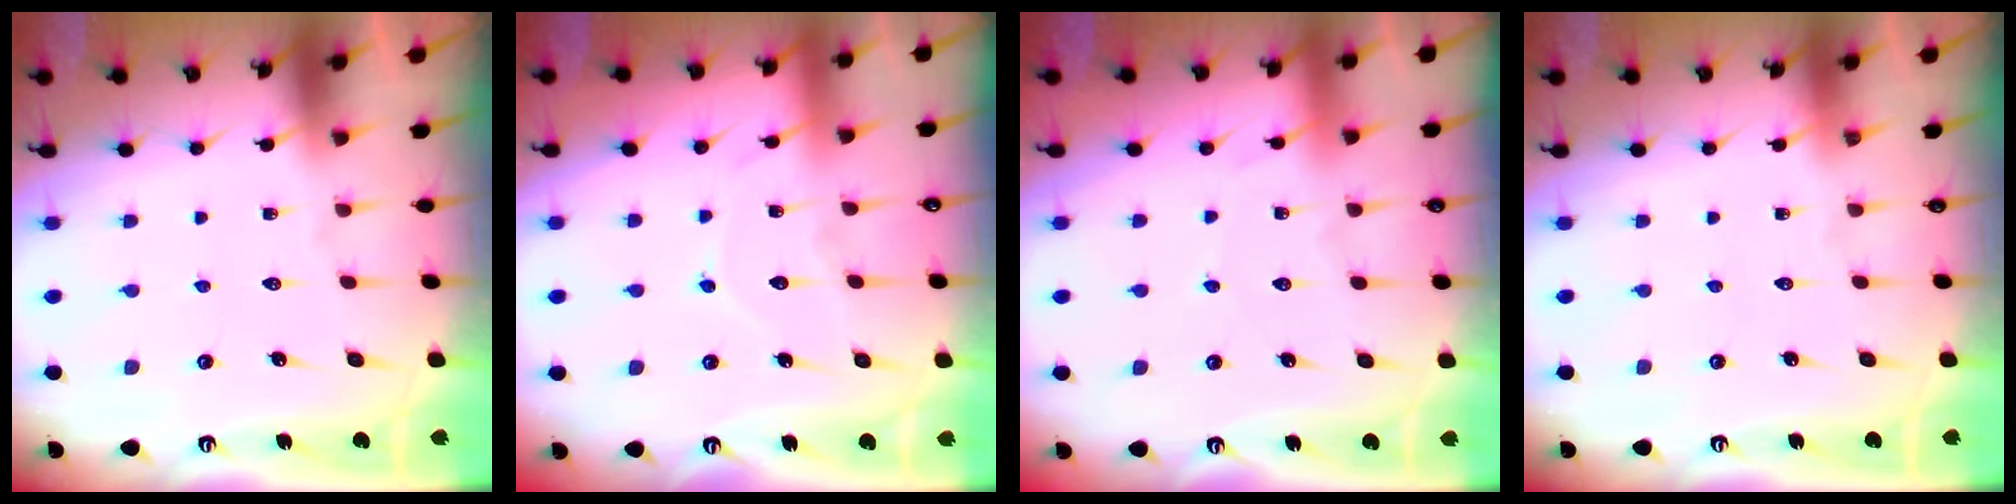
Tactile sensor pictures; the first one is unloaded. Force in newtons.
{"total": 7.4, "press": 7.4, "slide": 0.8}
{"total": 2.6, "press": 2.5, "slide": 0.3}
{"total": 0.0}